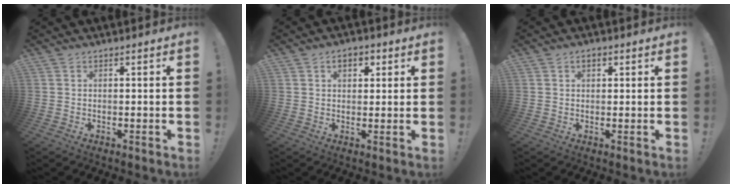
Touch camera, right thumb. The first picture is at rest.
{"total": 4.3, "force": [1.5, 2.8, 2.8], "torque": [-0.038, 0.003, 0.024]}
{"total": 1.9, "force": [0.8, 1.2, 1.3], "torque": [-0.020, 0.002, 0.012]}